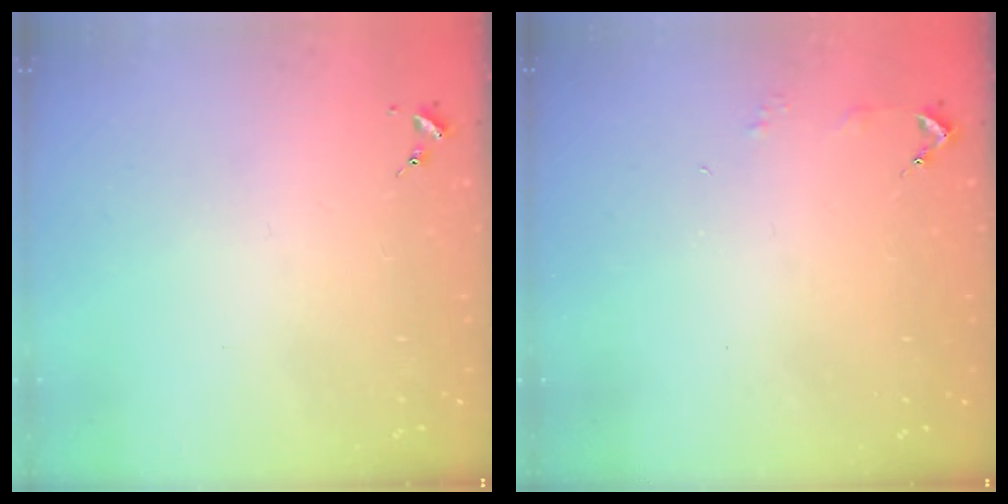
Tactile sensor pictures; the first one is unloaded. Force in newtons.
{"total": 2.9, "press": 2.8, "slide": 0.3}